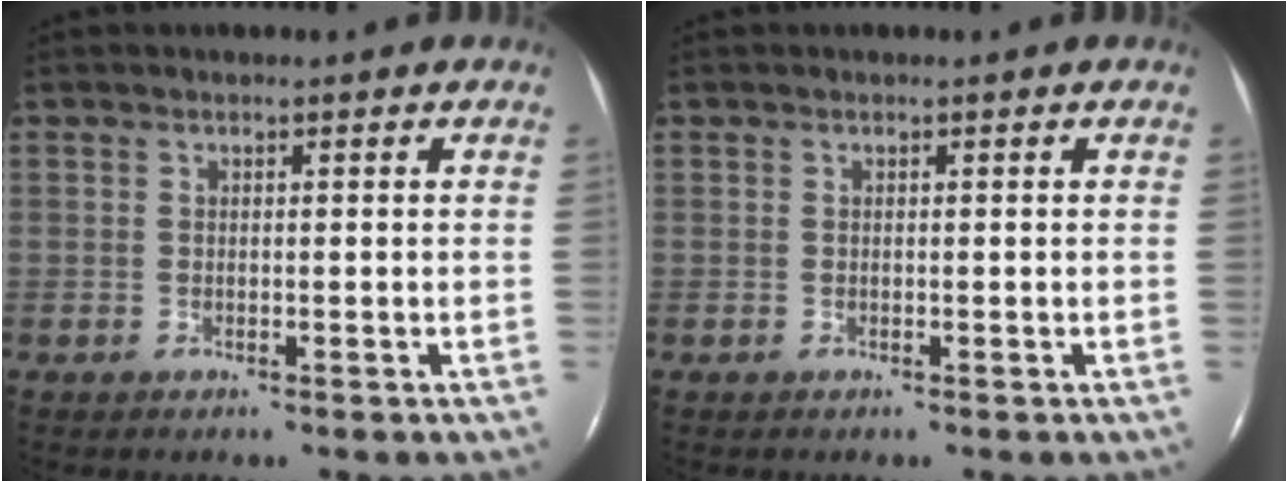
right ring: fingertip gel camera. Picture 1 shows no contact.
{"total": 0.0}